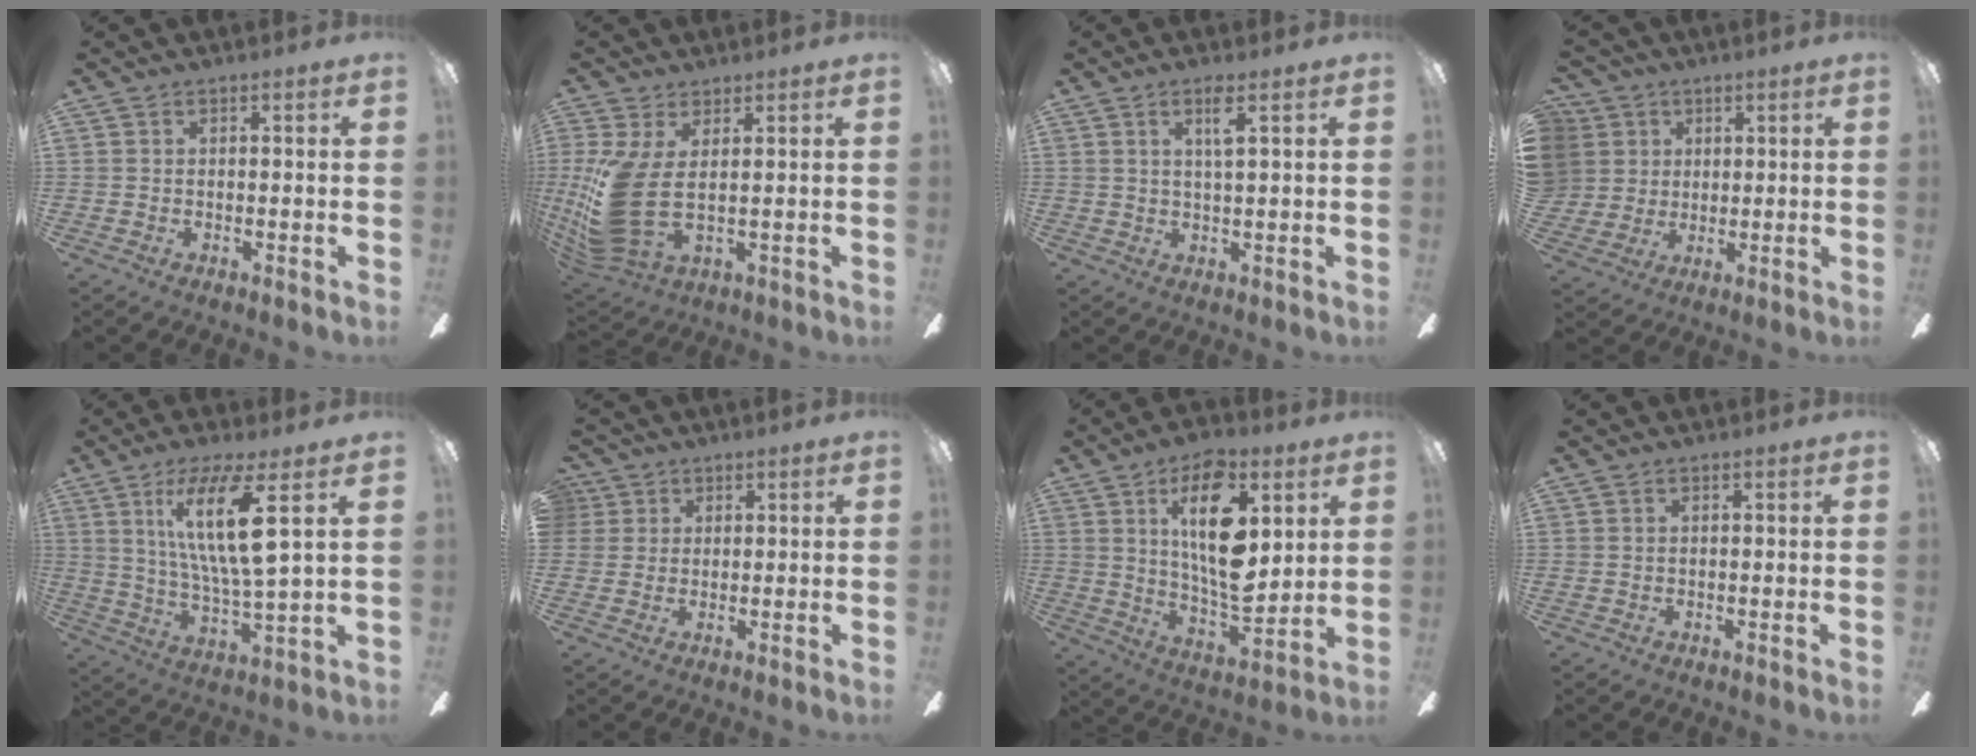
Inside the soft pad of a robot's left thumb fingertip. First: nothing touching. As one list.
[{"total": 13.9, "force": [1.0, 6.3, 12.4], "torque": [-0.273, -0.026, 0.025]}, {"total": 3.9, "force": [2.1, 0.5, 3.3], "torque": [-0.064, -0.002, 0.032]}, {"total": 7.9, "force": [2.3, 7.4, 1.0], "torque": [-0.044, -0.003, 0.049]}, {"total": 15.9, "force": [6.8, 3.0, 14.1], "torque": [-0.283, -0.014, 0.099]}, {"total": 3.4, "force": [1.5, 3.0, 0.3], "torque": [-0.008, 0.008, 0.027]}, {"total": 19.5, "force": [7.3, 8.9, 15.7], "torque": [-0.276, -0.032, 0.115]}, {"total": 0.0}]